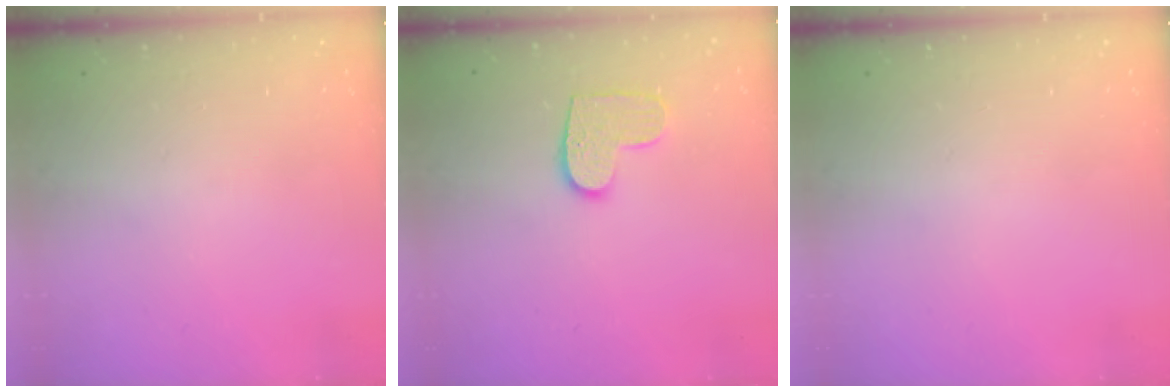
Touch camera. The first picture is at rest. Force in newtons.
{"total": 8.6, "press": 8.6, "slide": 0.3}
{"total": 0.0}